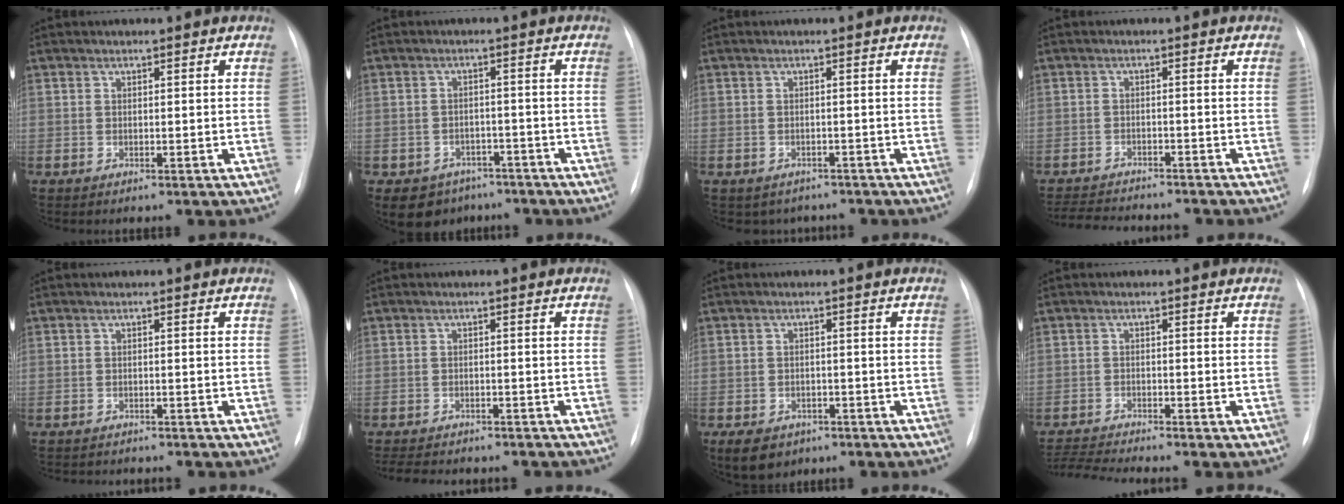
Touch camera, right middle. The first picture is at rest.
{"total": 6.7, "force": [-4.7, 4.8, 0.7], "torque": [-0.005, 0.017, -0.063]}
{"total": 4.0, "force": [-3.2, 2.4, 0.1], "torque": [0.003, 0.013, -0.038]}
{"total": 10.4, "force": [-9.6, 2.0, 3.4], "torque": [-0.059, -0.002, -0.133]}
{"total": 4.7, "force": [-4.4, 1.3, 1.1], "torque": [-0.010, -0.004, -0.057]}
{"total": 11.8, "force": [-10.3, 3.6, 4.4], "torque": [-0.083, -0.003, -0.128]}
{"total": 8.5, "force": [-5.2, 5.9, 3.1], "torque": [-0.068, -0.001, -0.073]}
{"total": 5.4, "force": [-5.0, -1.9, 0.8], "torque": [-0.021, -0.013, -0.090]}